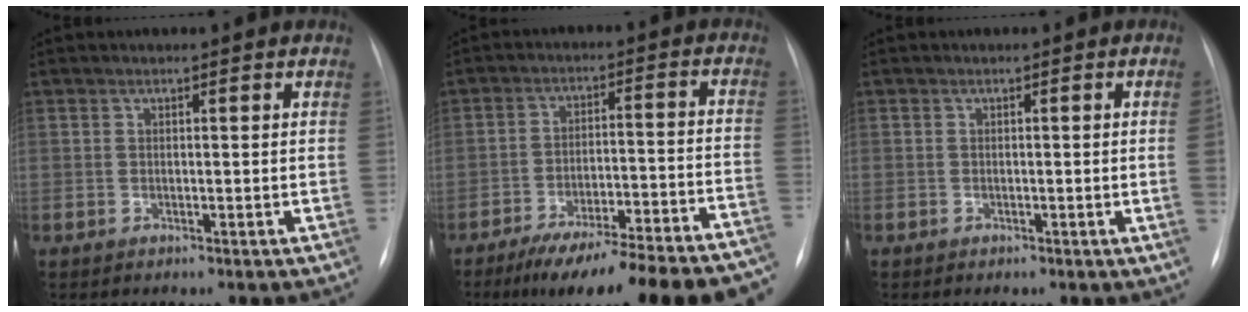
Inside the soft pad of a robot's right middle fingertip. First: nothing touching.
{"total": 24.3, "force": [-20.5, 3.0, 12.6], "torque": [-0.126, 0.003, -0.288]}
{"total": 1.7, "force": [-0.4, -0.6, 1.6], "torque": [-0.018, 0.000, -0.008]}